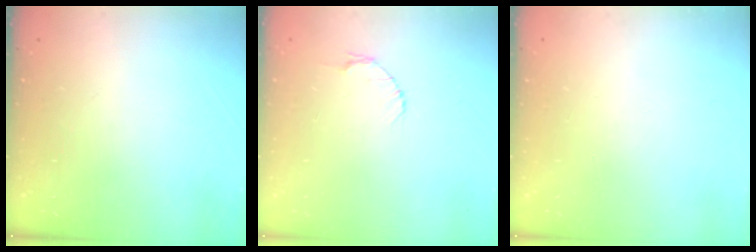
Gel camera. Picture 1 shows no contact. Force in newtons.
{"total": 2.6, "press": 2.6, "slide": 0.3}
{"total": 0.0}